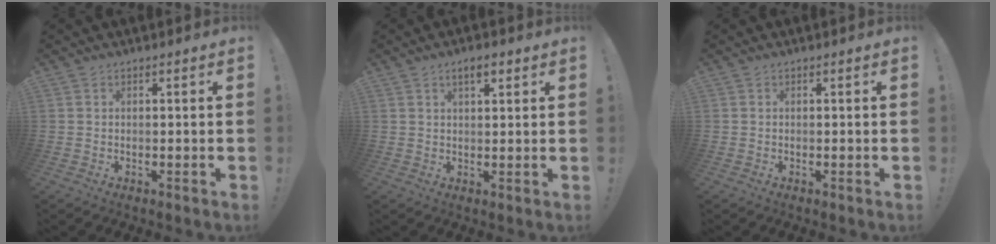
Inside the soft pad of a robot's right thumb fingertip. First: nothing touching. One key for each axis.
{"total": 3.9, "fx": 2.2, "fy": 1.5, "fz": 2.8, "tx": -0.045, "ty": -0.006, "tz": 0.035}
{"total": 0.0}